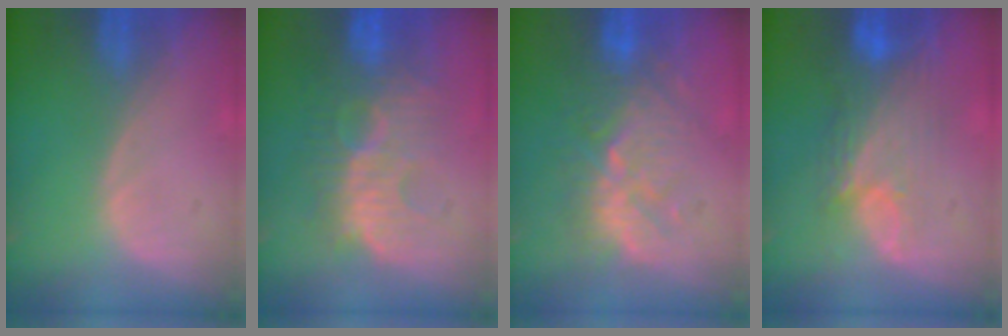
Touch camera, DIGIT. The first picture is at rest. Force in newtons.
{"total": 10.4, "press": 9.8, "slide": 3.4}
{"total": 9.1, "press": 9.0, "slide": 1.6}
{"total": 9.6, "press": 8.1, "slide": 5.1}